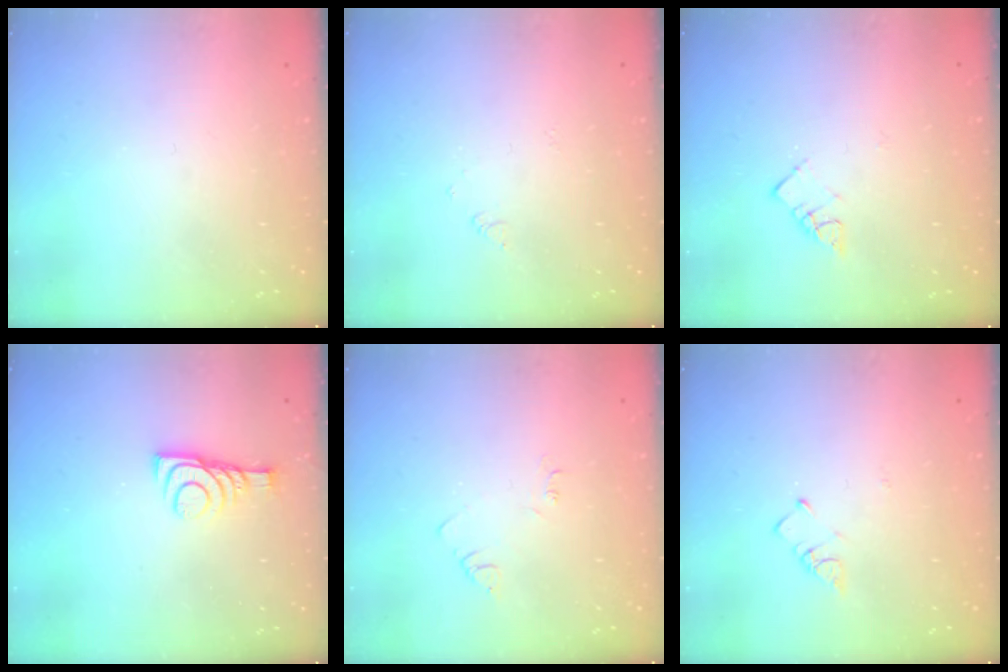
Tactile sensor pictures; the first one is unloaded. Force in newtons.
{"total": 3.0, "press": 3.0, "slide": 0.4}
{"total": 4.2, "press": 4.2, "slide": 0.4}
{"total": 9.2, "press": 9.2, "slide": 0.2}
{"total": 3.0, "press": 3.0, "slide": 0.4}
{"total": 2.6, "press": 2.6, "slide": 0.5}